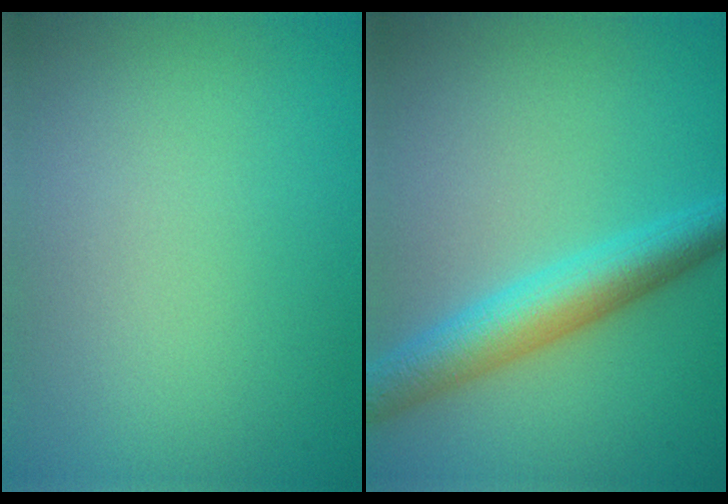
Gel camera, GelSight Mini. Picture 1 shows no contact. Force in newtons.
{"total": 5.2, "press": 5.2, "slide": 0.1}